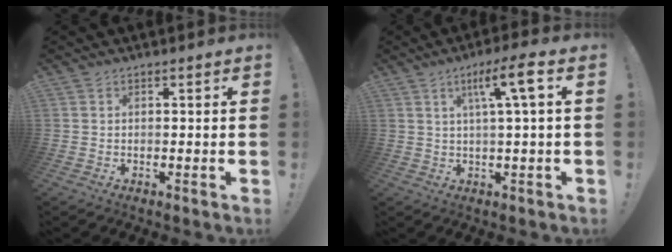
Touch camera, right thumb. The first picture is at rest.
{"total": 8.9, "force": [2.8, 0.7, 8.4], "torque": [-0.142, -0.001, 0.038]}